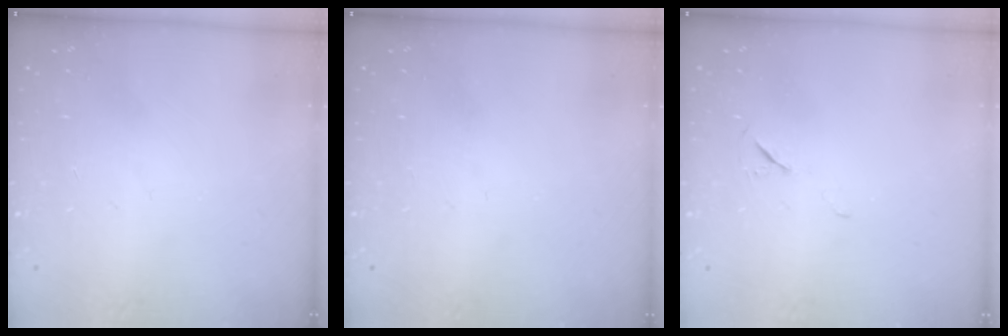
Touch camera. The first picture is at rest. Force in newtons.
{"total": 0.0}
{"total": 4.9, "press": 4.4, "slide": 2.2}